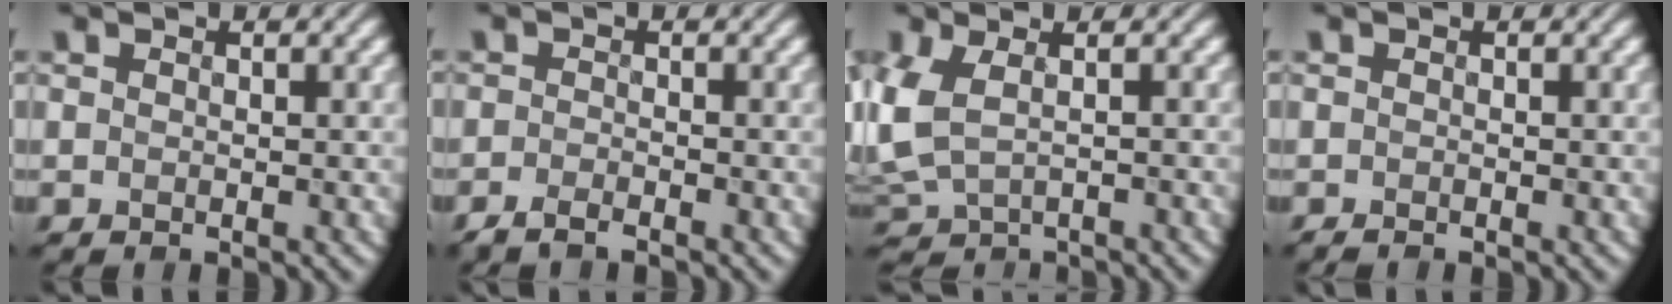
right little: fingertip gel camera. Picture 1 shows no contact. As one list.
[{"total": 1.4, "force": [-1.3, 0.2, 0.5], "torque": [-0.006, -0.005, -0.026]}, {"total": 3.2, "force": [-0.1, 1.9, 2.6], "torque": [-0.081, -0.013, 0.008]}, {"total": 0.5, "force": [-0.5, 0.1, 0.2], "torque": [0.007, -0.008, -0.008]}]